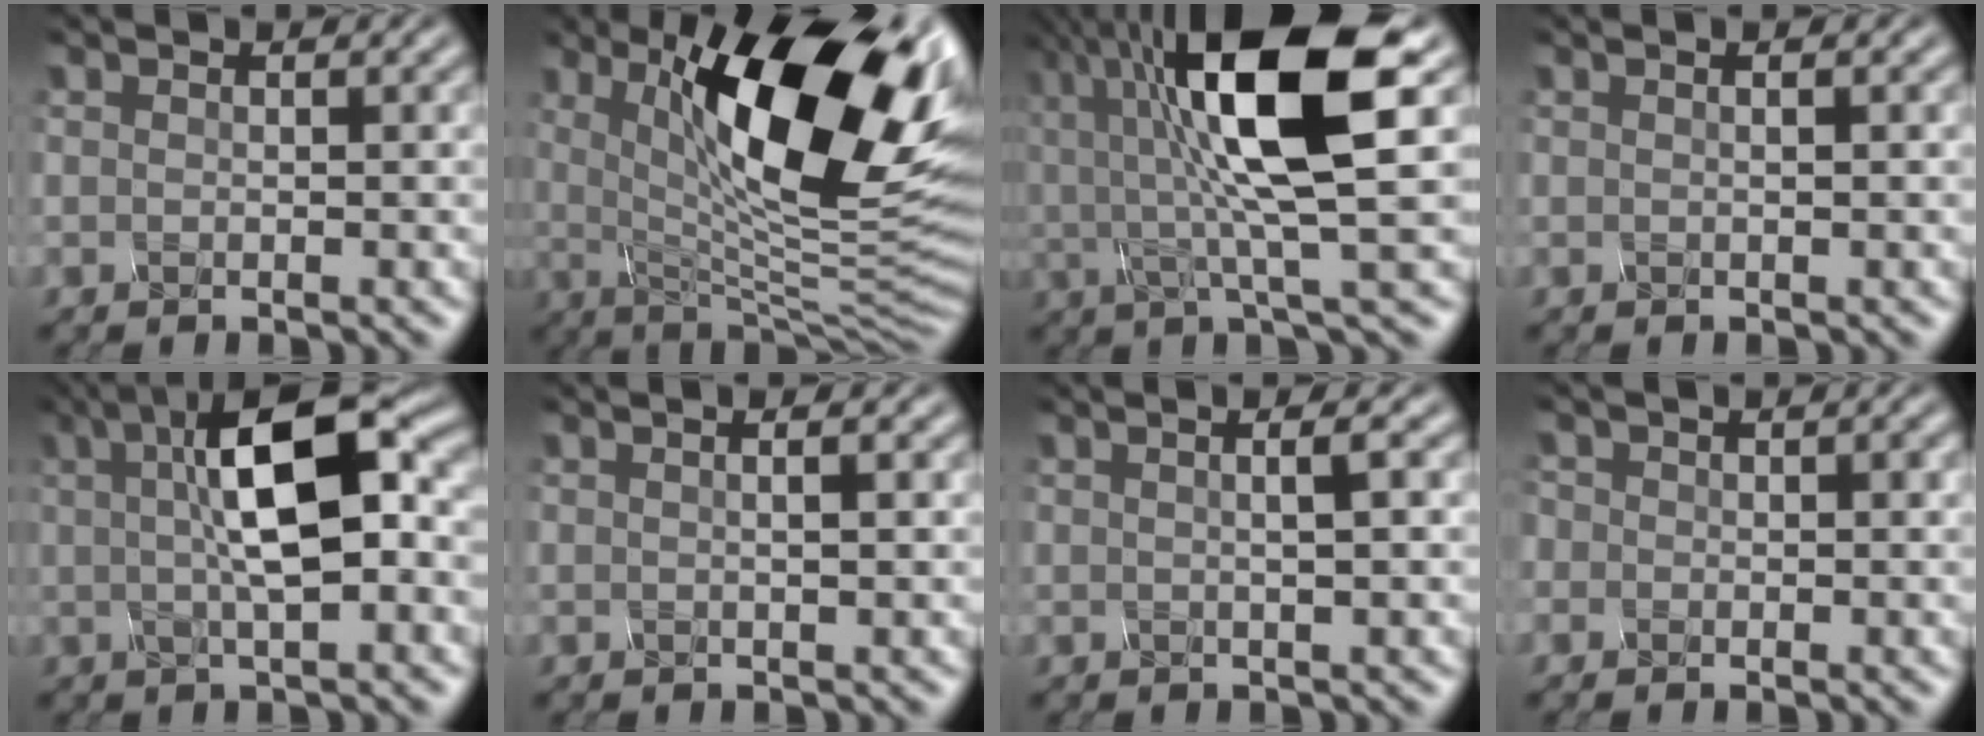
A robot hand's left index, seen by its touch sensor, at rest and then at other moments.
{"total": 14.4, "force": [4.3, 4.7, 12.9], "torque": [-0.181, -0.008, 0.066]}
{"total": 11.3, "force": [3.1, 2.8, 10.5], "torque": [-0.189, 0.005, 0.054]}
{"total": 0.8, "force": [0.2, 0.2, 0.7], "torque": [-0.011, 0.005, -0.001]}
{"total": 9.6, "force": [1.7, 2.7, 9.0], "torque": [-0.136, 0.017, 0.022]}
{"total": 2.3, "force": [0.7, 1.0, 2.0], "torque": [-0.011, 0.006, -0.011]}
{"total": 3.5, "force": [0.9, 1.5, 3.0], "torque": [-0.016, 0.020, -0.014]}
{"total": 1.3, "force": [-0.2, 1.2, 0.5], "torque": [-0.004, 0.000, -0.009]}